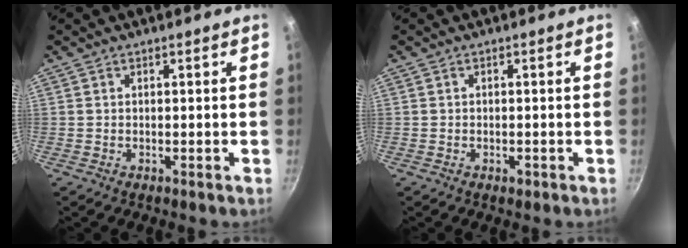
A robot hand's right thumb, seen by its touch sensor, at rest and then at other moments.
{"total": 1.2, "force": [-0.5, 0.8, 0.7], "torque": [-0.010, 0.003, -0.007]}